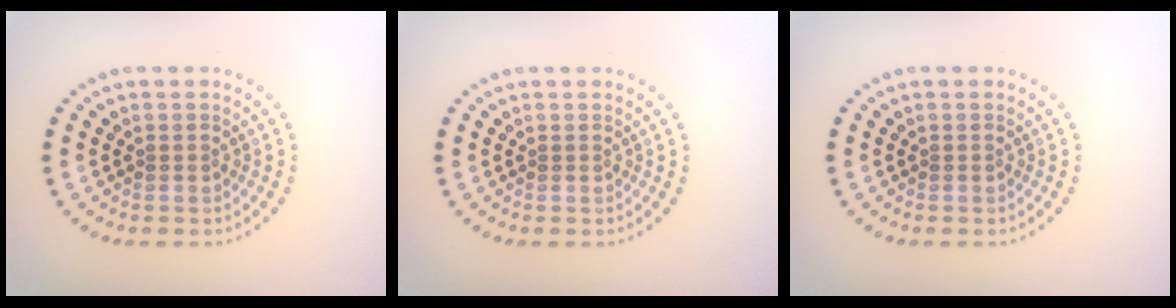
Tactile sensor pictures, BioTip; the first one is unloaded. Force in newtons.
{"total": 0.0}
{"total": 0.0}